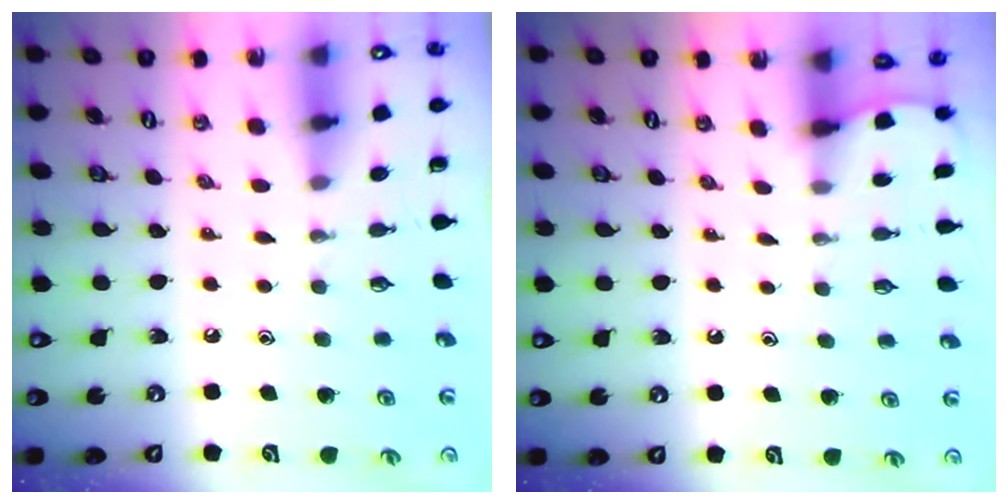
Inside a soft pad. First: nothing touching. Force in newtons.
{"total": 2.2, "press": 2.2, "slide": 0.2}